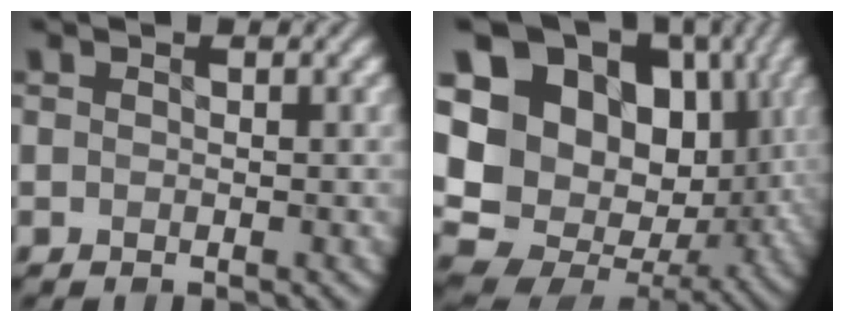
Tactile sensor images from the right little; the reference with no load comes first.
{"total": 19.5, "force": [3.1, 15.8, 11.0], "torque": [-0.236, 0.000, 0.079]}